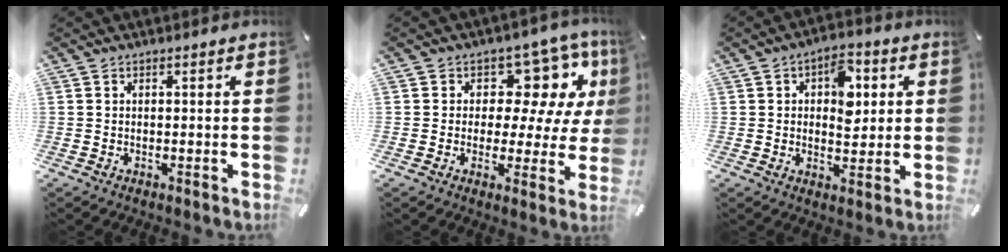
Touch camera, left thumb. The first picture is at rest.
{"total": 11.6, "force": [5.6, 7.9, 6.4], "torque": [-0.085, -0.046, 0.100]}
{"total": 9.1, "force": [2.1, 5.9, 6.5], "torque": [-0.076, -0.003, 0.029]}